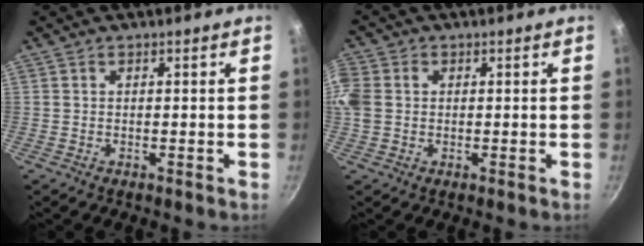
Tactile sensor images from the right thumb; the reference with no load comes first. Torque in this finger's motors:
{"motor_torque": [0.56, 1.37, 1.14, 0.29, 0.08]}